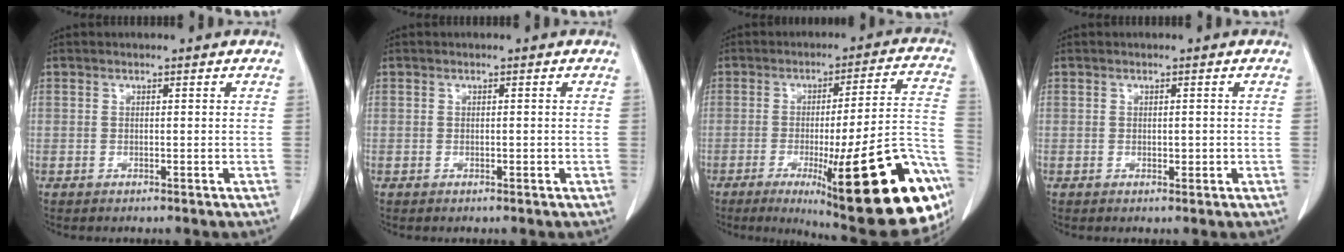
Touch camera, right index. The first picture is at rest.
{"total": 0.6, "force": [-0.1, 0.2, 0.5], "torque": [-0.011, -0.001, 0.000]}
{"total": 27.9, "force": [-11.9, 3.6, 25.0], "torque": [-0.238, -0.005, -0.165]}
{"total": 1.2, "force": [-0.1, 0.6, 1.0], "torque": [-0.015, -0.001, 0.000]}